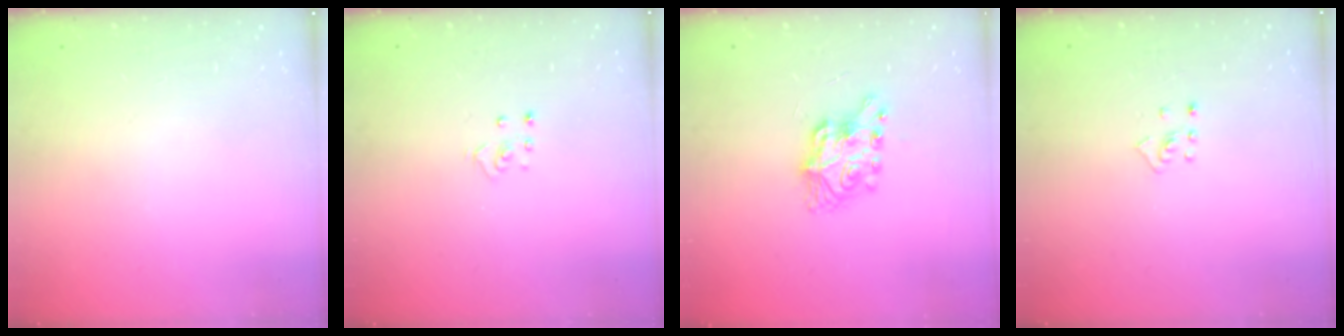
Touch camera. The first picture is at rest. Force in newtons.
{"total": 2.8, "press": 2.8, "slide": 0.3}
{"total": 7.9, "press": 7.9, "slide": 0.3}
{"total": 2.5, "press": 2.4, "slide": 0.8}